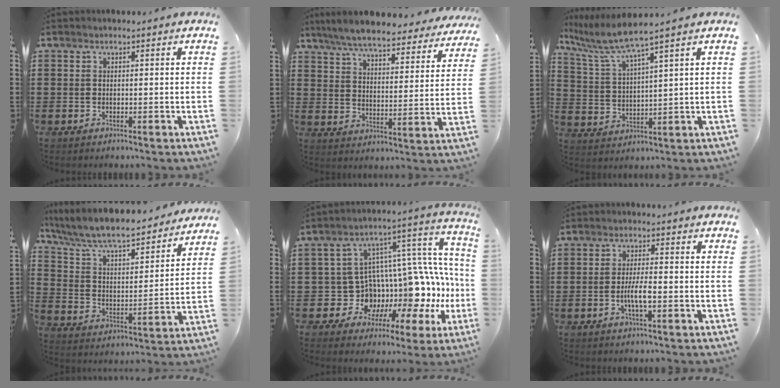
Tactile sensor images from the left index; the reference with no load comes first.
{"total": 7.4, "force": [6.8, 0.5, 2.9], "torque": [-0.086, -0.040, 0.118]}
{"total": 6.3, "force": [5.0, -0.3, 3.9], "torque": [-0.097, -0.026, 0.082]}
{"total": 7.6, "force": [6.9, 0.7, 3.1], "torque": [-0.091, -0.050, 0.113]}
{"total": 7.8, "force": [-0.6, 6.2, 4.8], "torque": [-0.094, -0.067, -0.010]}
{"total": 4.3, "force": [-1.2, 0.9, 4.0], "torque": [-0.083, -0.003, -0.026]}